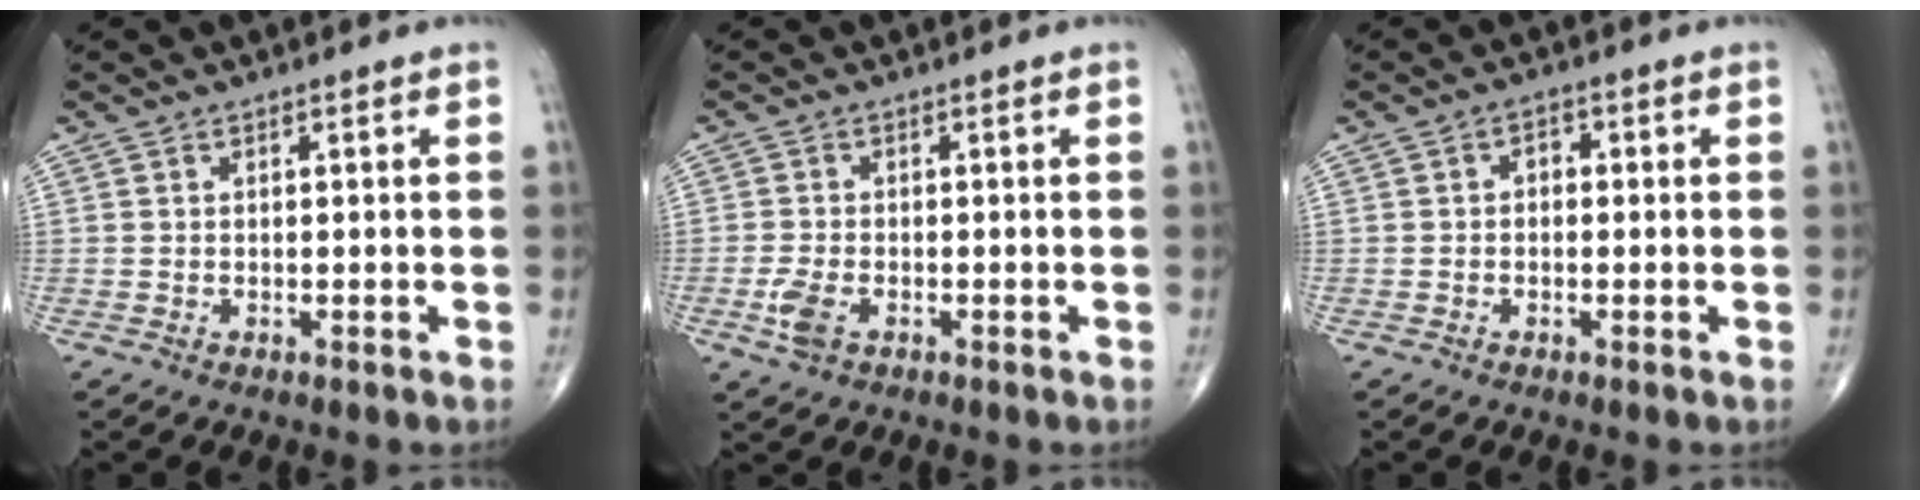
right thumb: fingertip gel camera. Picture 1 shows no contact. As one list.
[{"total": 3.5, "force": [-1.3, 1.9, 2.6], "torque": [-0.061, 0.001, -0.026]}, {"total": 2.0, "force": [0.0, 1.5, 1.4], "torque": [-0.010, 0.009, -0.006]}]